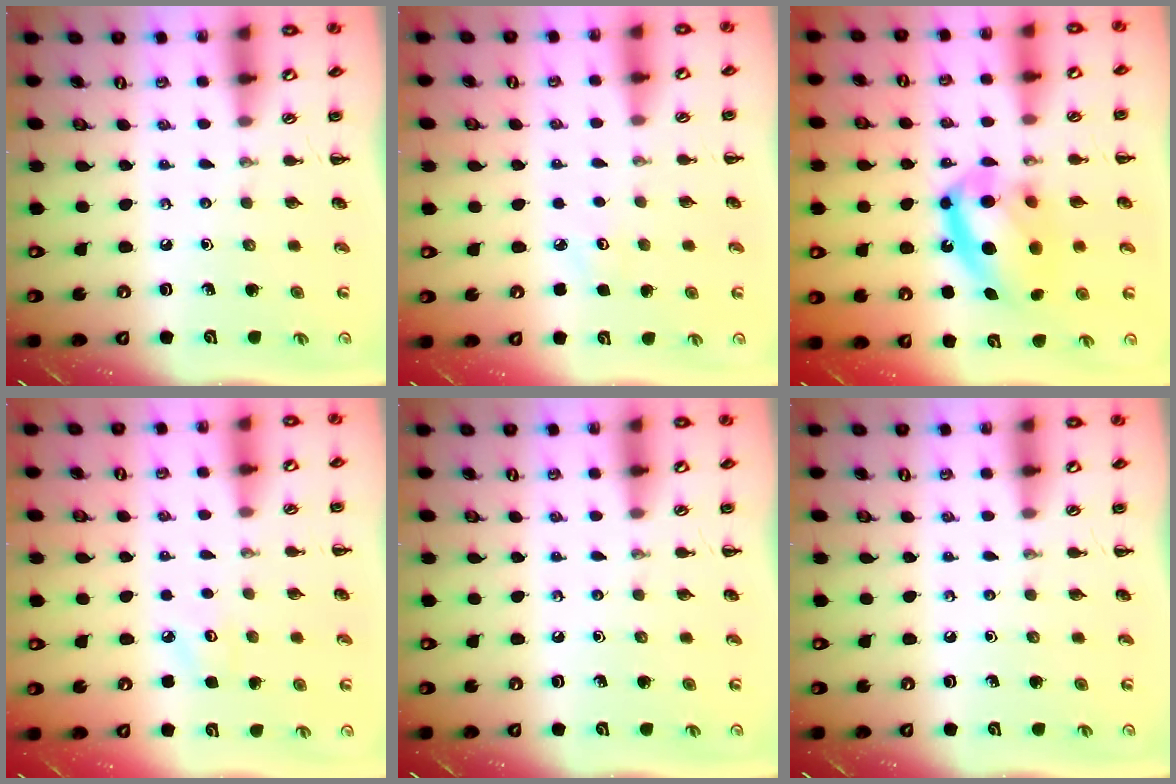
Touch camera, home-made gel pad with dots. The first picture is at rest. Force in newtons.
{"total": 2.8, "press": 2.7, "slide": 0.8}
{"total": 15.1, "press": 14.5, "slide": 4.1}
{"total": 4.2, "press": 4.0, "slide": 1.3}
{"total": 0.0}
{"total": 0.0}